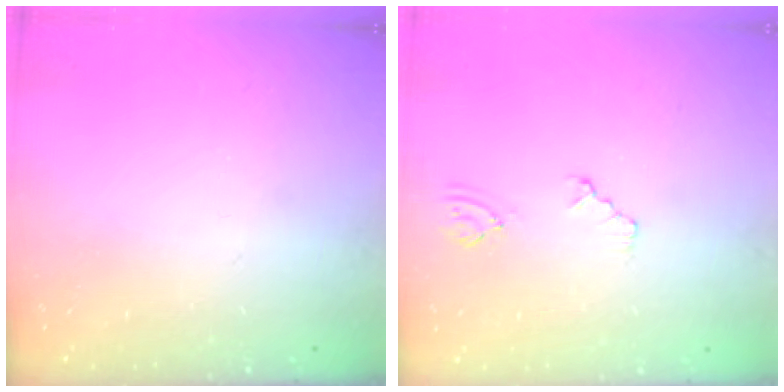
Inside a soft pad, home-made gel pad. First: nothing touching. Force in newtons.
{"total": 2.3, "press": 2.3, "slide": 0.4}